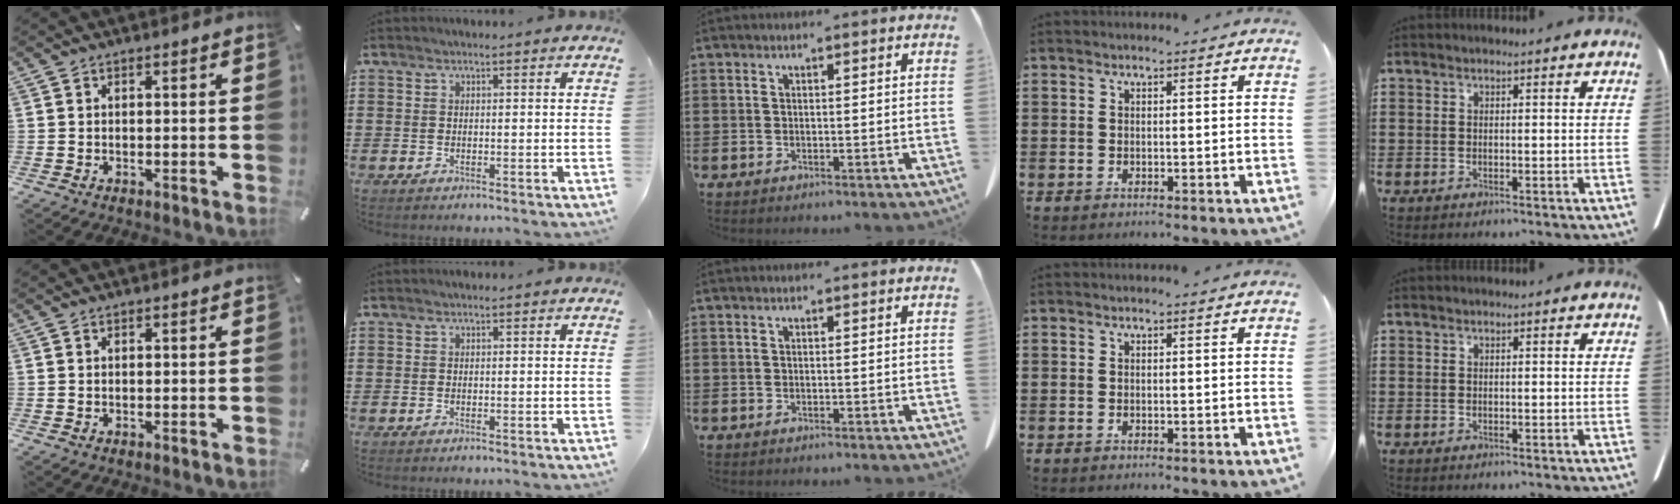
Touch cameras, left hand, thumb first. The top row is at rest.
{}